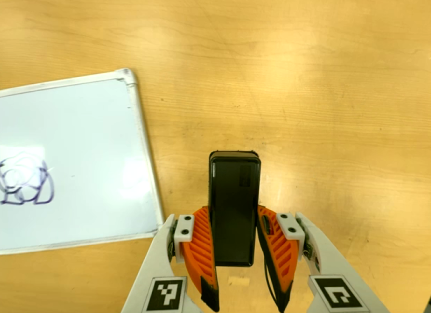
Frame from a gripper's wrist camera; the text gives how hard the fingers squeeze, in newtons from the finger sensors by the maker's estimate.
{"total": 4.4, "left": 2.8, "right": 6.0}